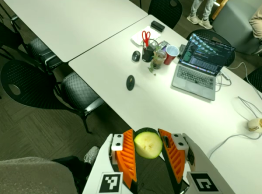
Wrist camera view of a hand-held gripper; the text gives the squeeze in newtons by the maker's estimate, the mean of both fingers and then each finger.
{"total": 8.4, "left": 7.7, "right": 9.0}